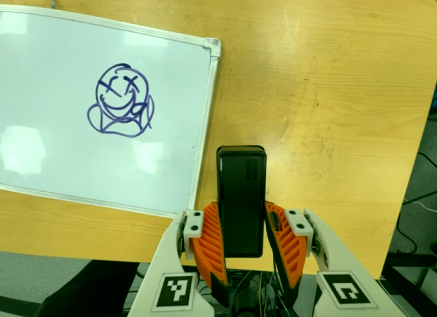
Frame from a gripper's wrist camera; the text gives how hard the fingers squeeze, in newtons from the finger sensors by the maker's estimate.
{"total": 4.3, "left": 3.1, "right": 5.6}